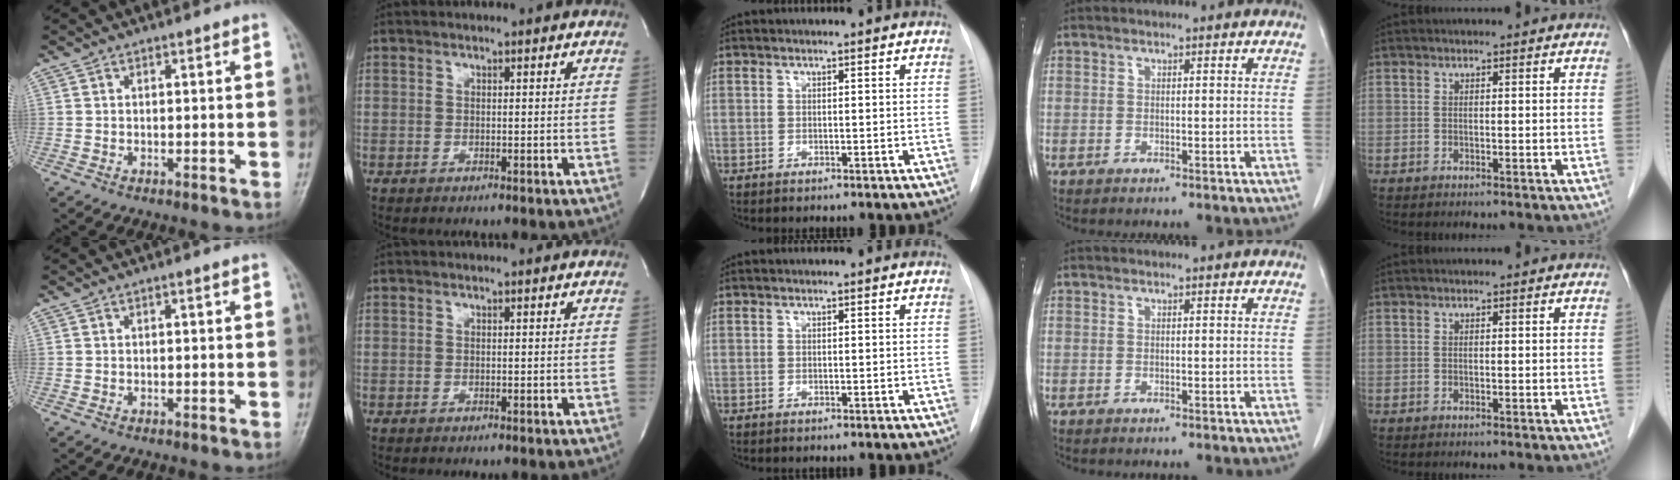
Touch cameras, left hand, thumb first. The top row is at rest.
{}